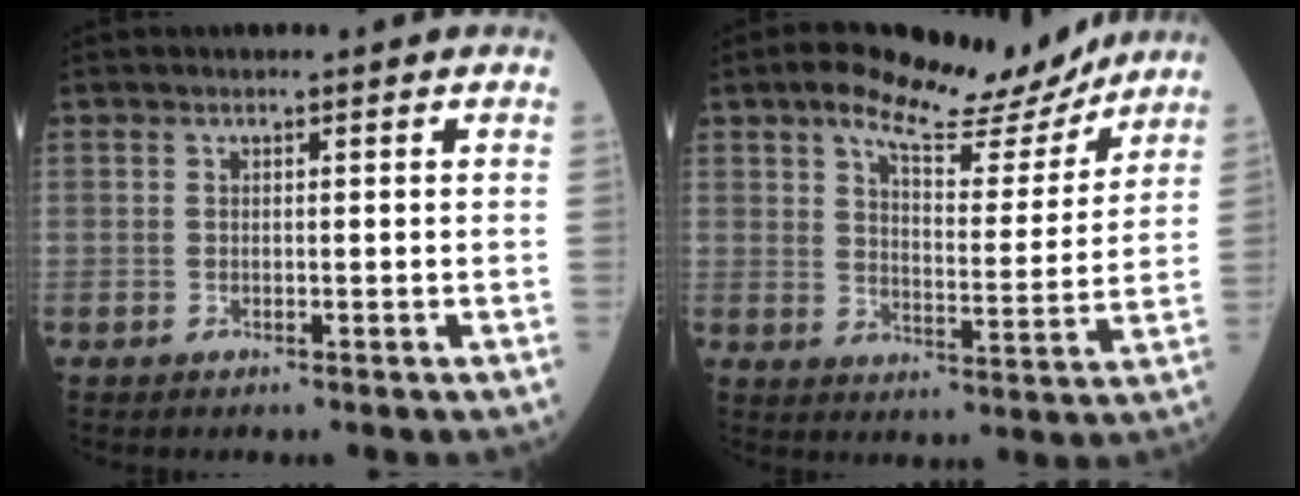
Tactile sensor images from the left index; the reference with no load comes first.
{"total": 13.6, "force": [10.8, 4.1, 7.2], "torque": [-0.111, 0.008, 0.157]}